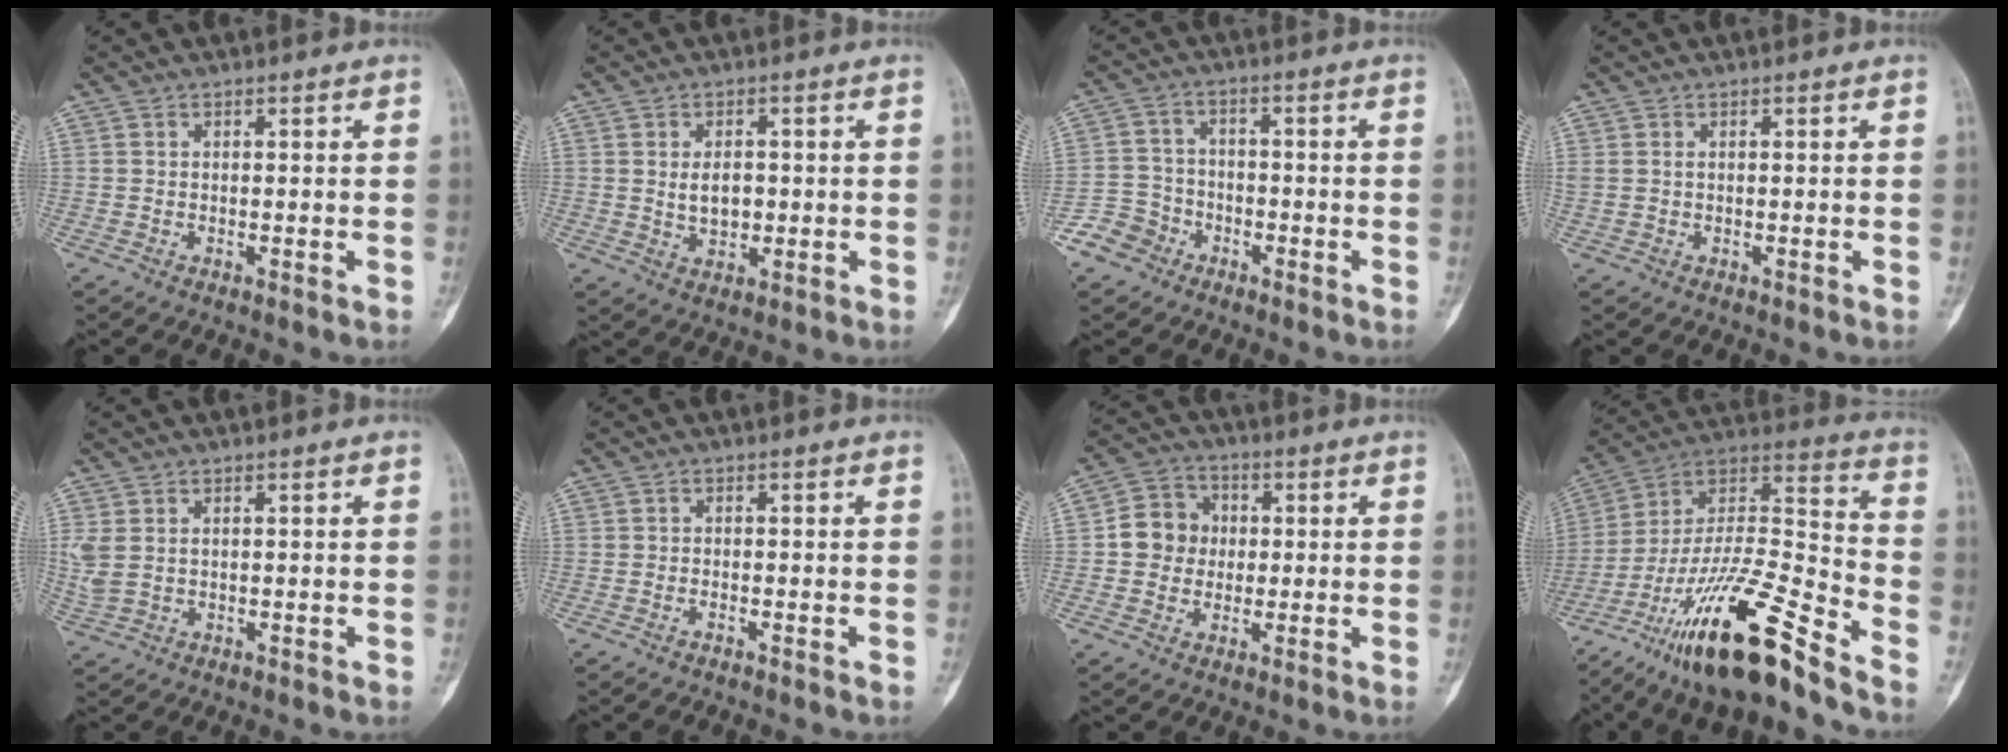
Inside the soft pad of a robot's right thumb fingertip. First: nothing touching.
{"total": 4.6, "force": [0.2, 3.1, 3.4], "torque": [-0.043, -0.002, 0.007]}
{"total": 6.4, "force": [-4.0, 4.9, 0.8], "torque": [0.008, 0.029, -0.083]}
{"total": 0.9, "force": [0.3, 0.6, 0.7], "torque": [-0.023, 0.005, 0.010]}
{"total": 3.5, "force": [0.8, 2.3, 2.5], "torque": [-0.073, 0.004, 0.021]}
{"total": 0.6, "force": [-0.5, 0.2, 0.3], "torque": [-0.010, 0.005, -0.008]}
{"total": 7.8, "force": [0.1, 7.1, 3.2], "torque": [-0.023, 0.014, -0.010]}
{"total": 24.1, "force": [-16.5, 4.6, 17.0], "torque": [-0.337, 0.067, -0.292]}